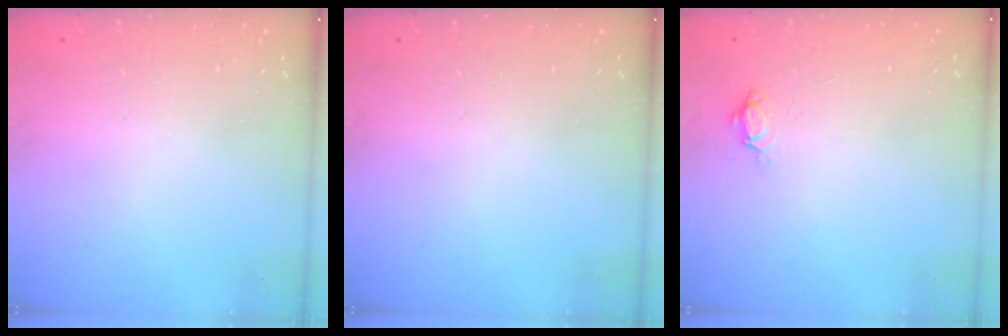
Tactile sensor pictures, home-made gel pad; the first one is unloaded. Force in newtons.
{"total": 0.0}
{"total": 3.3, "press": 3.3, "slide": 0.4}